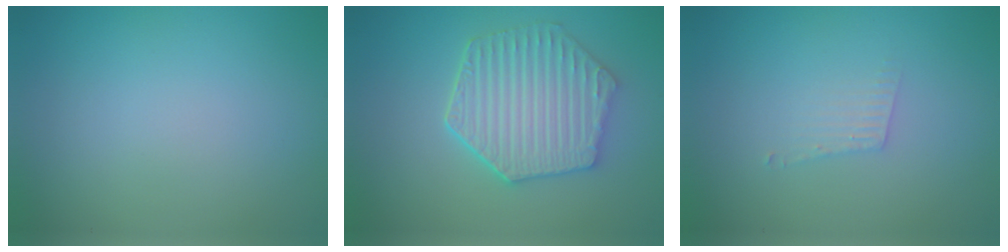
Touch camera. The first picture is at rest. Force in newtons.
{"total": 6.3, "press": 5.1, "slide": 3.8}
{"total": 1.3, "press": 1.3, "slide": 0.1}